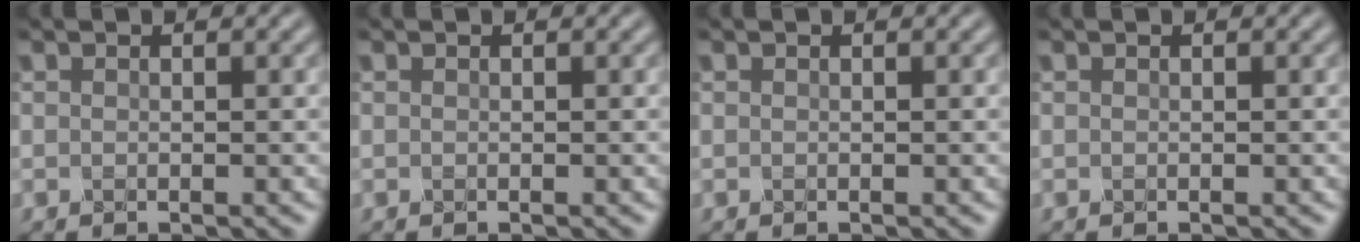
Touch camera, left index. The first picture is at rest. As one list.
[{"total": 0.0}, {"total": 0.0}, {"total": 0.0}]